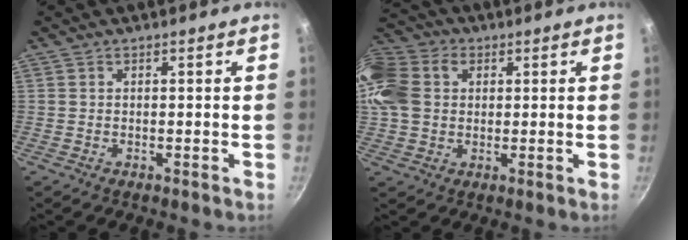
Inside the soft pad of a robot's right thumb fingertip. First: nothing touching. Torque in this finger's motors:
{"motor_torque": [-0.24, 2.31, 1.34, 1.25, 0.33]}